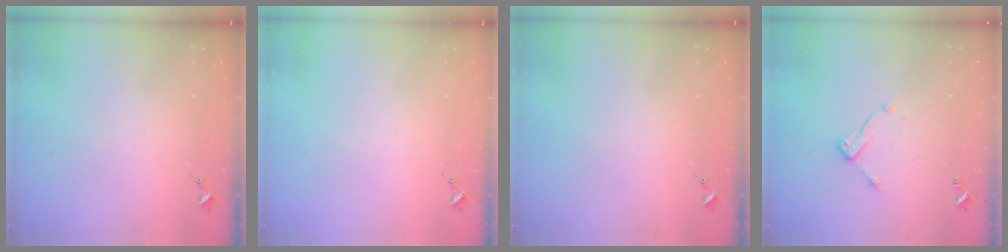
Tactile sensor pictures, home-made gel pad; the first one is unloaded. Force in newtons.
{"total": 0.0}
{"total": 0.0}
{"total": 8.6, "press": 8.6, "slide": 0.4}